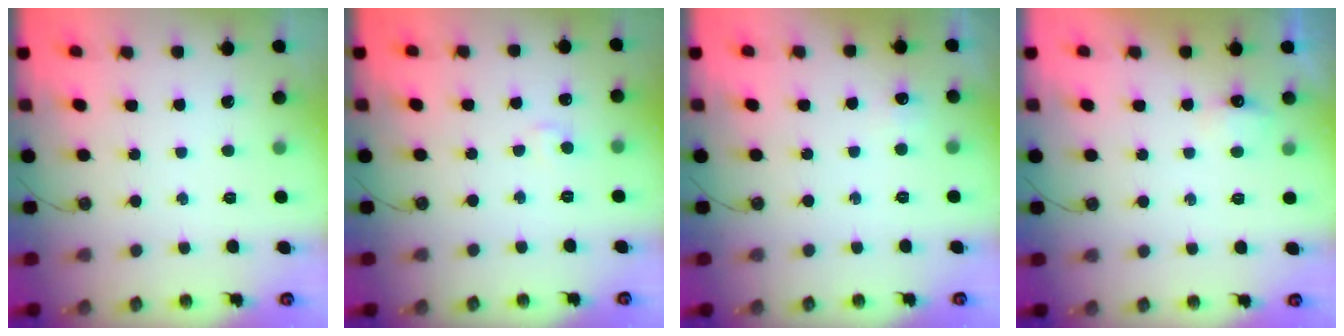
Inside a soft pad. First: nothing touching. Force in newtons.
{"total": 4.0, "press": 3.9, "slide": 0.6}
{"total": 4.4, "press": 4.4, "slide": 0.6}
{"total": 4.5, "press": 4.5, "slide": 0.6}